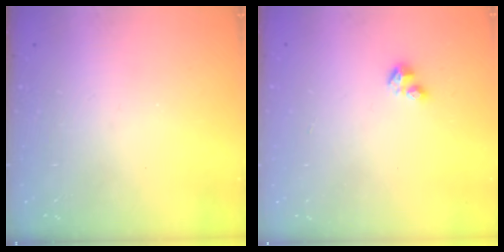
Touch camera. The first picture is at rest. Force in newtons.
{"total": 2.9, "press": 2.8, "slide": 0.6}